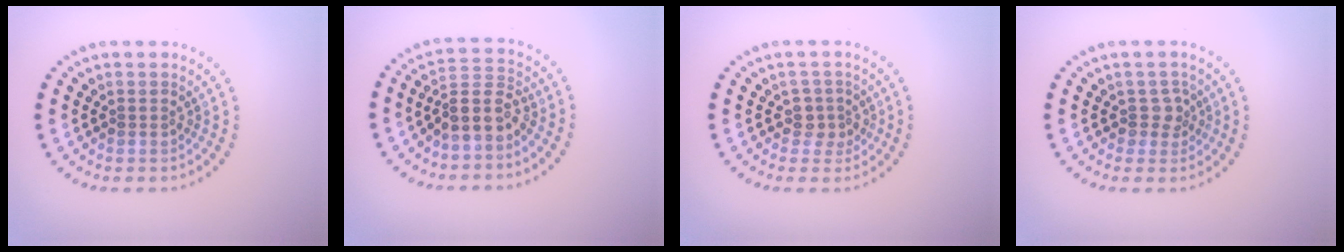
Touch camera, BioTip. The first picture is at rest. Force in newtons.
{"total": 3.5, "press": 3.0, "slide": 1.8}
{"total": 1.8, "press": 1.5, "slide": 1.0}
{"total": 1.8, "press": 1.4, "slide": 1.1}